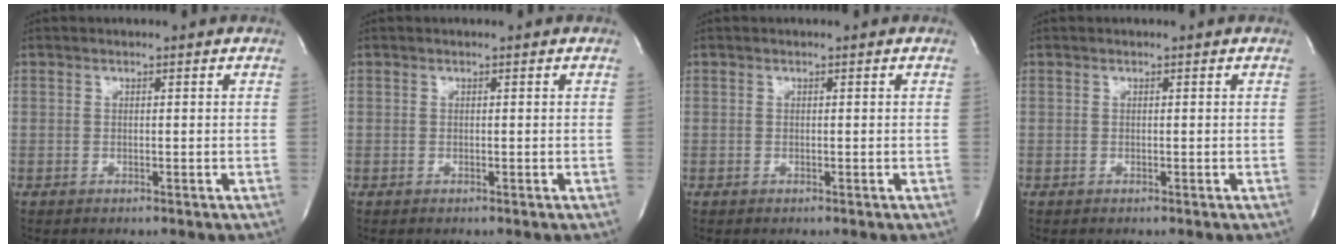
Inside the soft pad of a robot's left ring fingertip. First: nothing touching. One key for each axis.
{"total": 0.0}
{"total": 0.0}
{"total": 0.0}